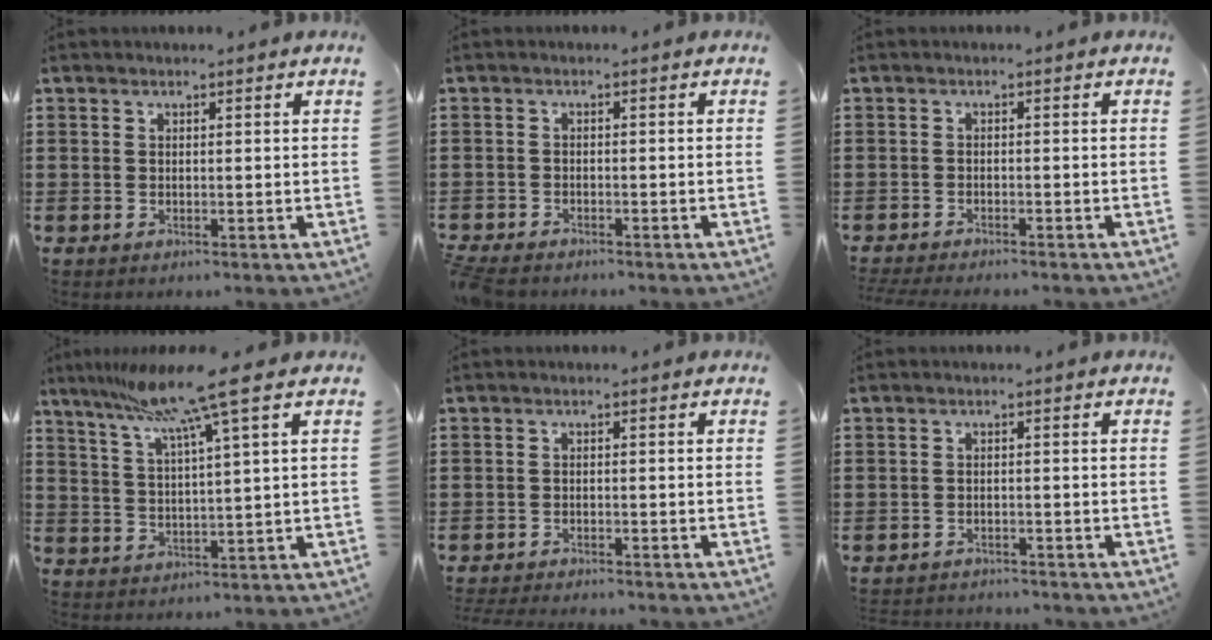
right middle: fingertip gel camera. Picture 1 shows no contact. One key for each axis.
{"total": 1.9, "fx": -1.8, "fy": 0.4, "fz": 0.2, "tx": -0.022, "ty": -0.004, "tz": -0.044}
{"total": 1.7, "fx": -1.7, "fy": -0.1, "fz": 0.2, "tx": -0.015, "ty": -0.006, "tz": -0.037}
{"total": 10.4, "fx": 6.9, "fy": -0.6, "fz": 7.8, "tx": -0.159, "ty": -0.026, "tz": 0.113}
{"total": 2.1, "fx": -2.1, "fy": -0.1, "fz": 0.1, "tx": -0.007, "ty": -0.004, "tz": -0.044}
{"total": 1.7, "fx": -1.7, "fy": 0.1, "fz": -0.1, "tx": -0.005, "ty": -0.002, "tz": -0.037}